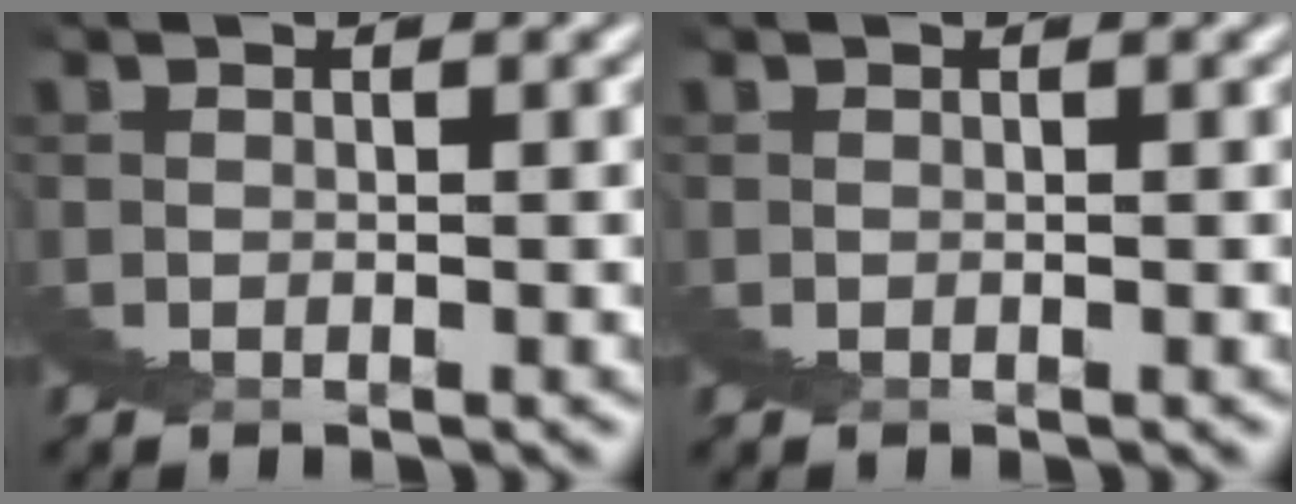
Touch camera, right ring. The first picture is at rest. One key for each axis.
{"total": 0.0}